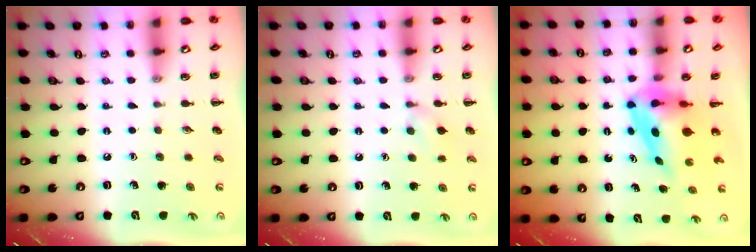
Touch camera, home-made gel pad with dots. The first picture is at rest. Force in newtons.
{"total": 7.0, "press": 6.6, "slide": 2.1}
{"total": 6.3, "press": 5.9, "slide": 2.1}